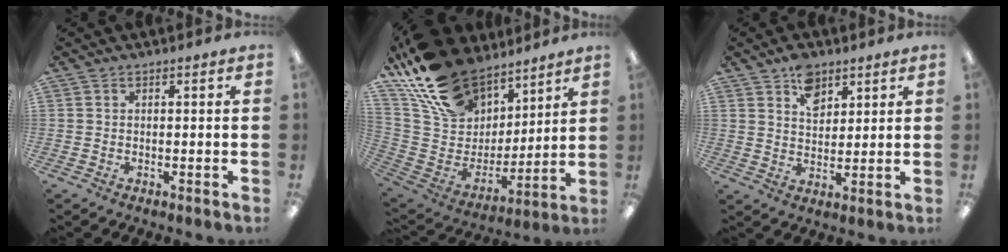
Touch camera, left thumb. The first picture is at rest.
{"total": 22.7, "force": [16.3, 12.7, 9.3], "torque": [-0.193, -0.087, 0.309]}
{"total": 6.9, "force": [4.3, 4.4, 3.1], "torque": [-0.038, -0.016, 0.075]}